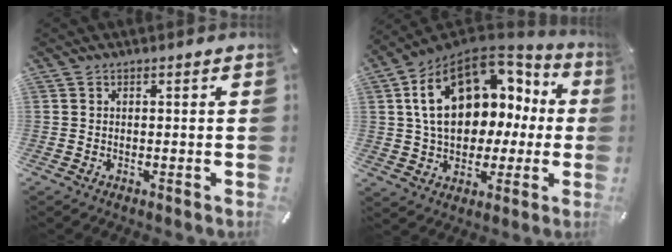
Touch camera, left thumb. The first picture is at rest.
{"total": 20.3, "force": [5.4, 14.1, 13.5], "torque": [-0.234, -0.018, 0.096]}